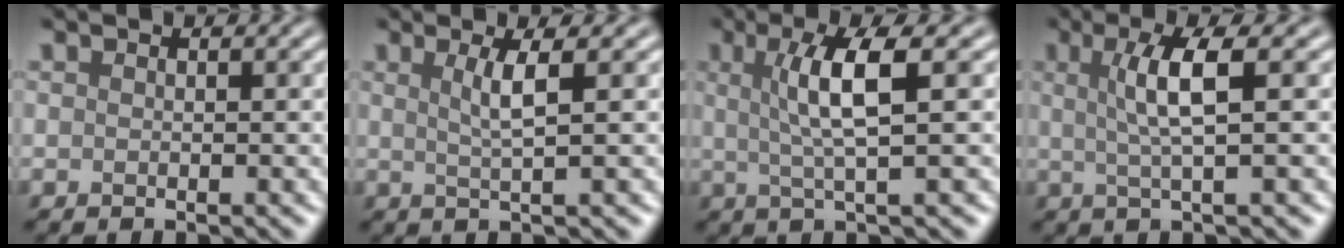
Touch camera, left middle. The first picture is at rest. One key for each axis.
{"total": 2.7, "fx": 0.8, "fy": 0.5, "fz": 2.6, "tx": -0.045, "ty": -0.001, "tz": 0.012}
{"total": 5.0, "fx": 1.0, "fy": 0.9, "fz": 4.8, "tx": -0.090, "ty": 0.005, "tz": 0.019}
{"total": 4.3, "fx": 0.8, "fy": 0.8, "fz": 4.2, "tx": -0.077, "ty": 0.001, "tz": 0.015}